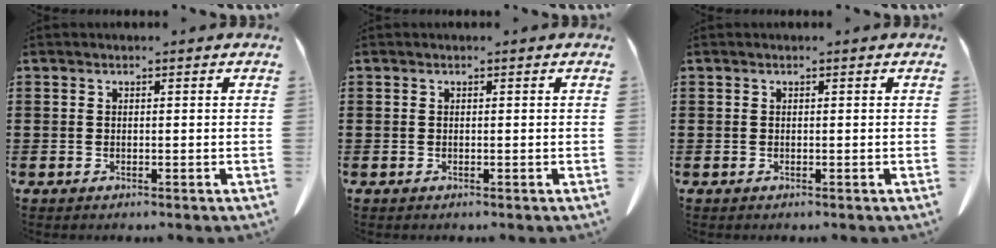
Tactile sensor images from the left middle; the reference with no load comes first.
{"total": 0.0}
{"total": 0.0}